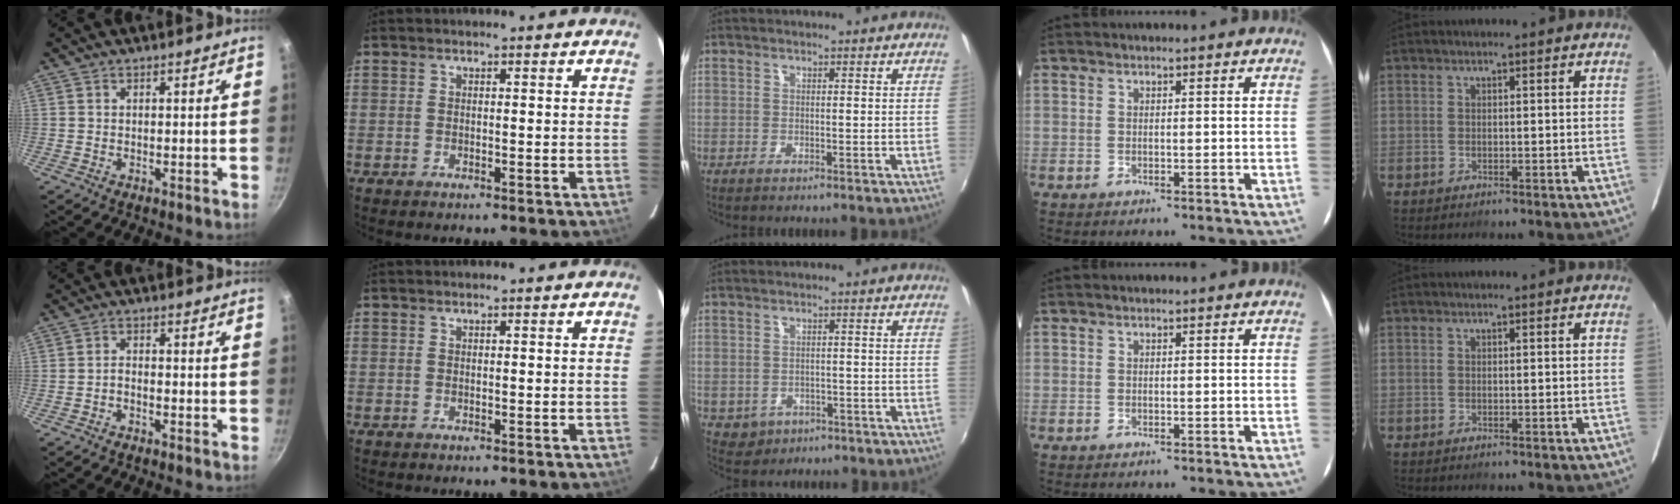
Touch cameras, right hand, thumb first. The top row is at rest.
{"thumb": {"total": 1.7, "force": [-1.3, 0.5, 0.9], "torque": [-0.019, 0.015, -0.027]}, "middle": {"total": 4.5, "force": [-1.7, 4.0, 1.4], "torque": [-0.043, -0.003, -0.010]}}